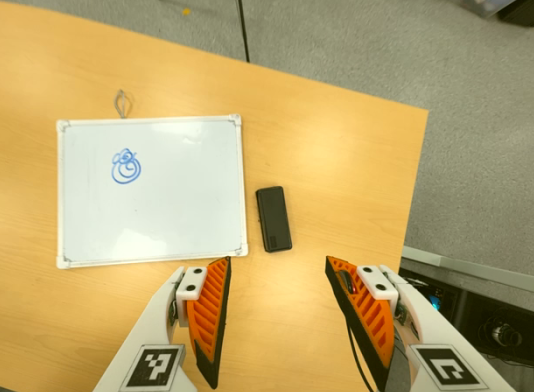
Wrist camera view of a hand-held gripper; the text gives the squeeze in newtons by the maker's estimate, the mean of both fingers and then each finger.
{"total": 0.0}